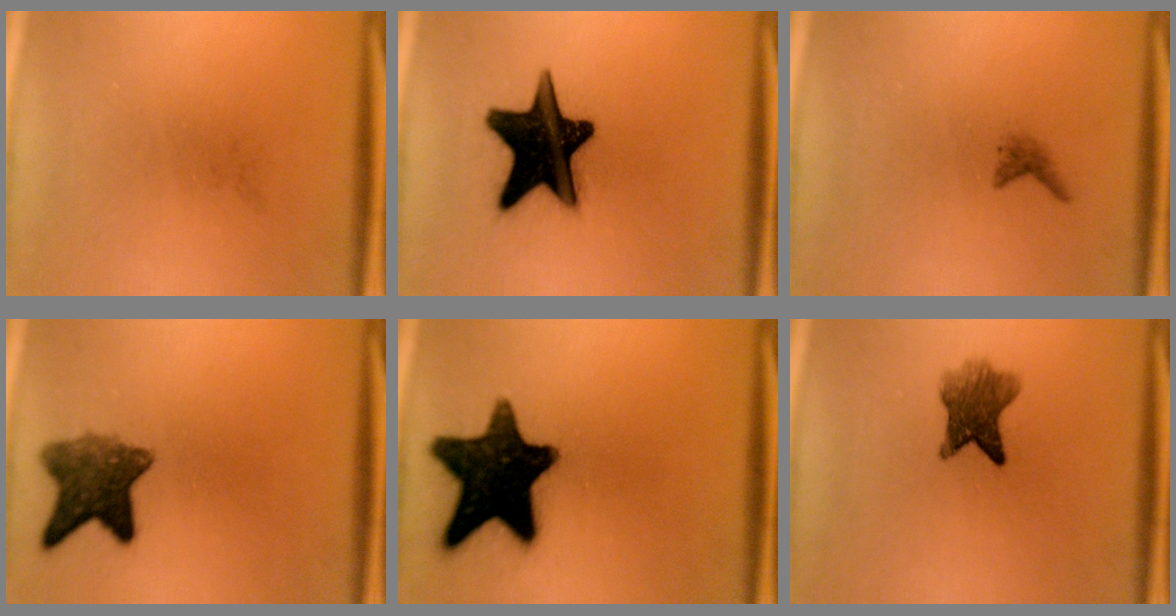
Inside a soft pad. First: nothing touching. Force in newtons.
{"total": 19.2}
{"total": 1.0}
{"total": 7.4}
{"total": 17.6}
{"total": 5.9}